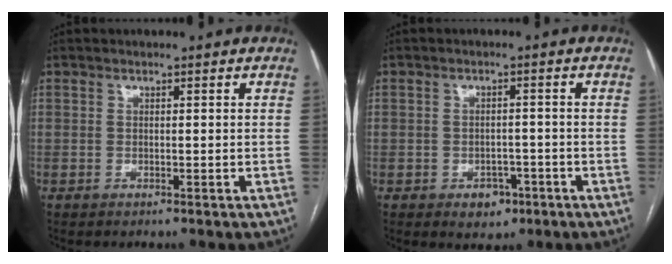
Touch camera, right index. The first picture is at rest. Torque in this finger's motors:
{"motor_torque": [-0.27, 0.25, -0.27, -0.14]}